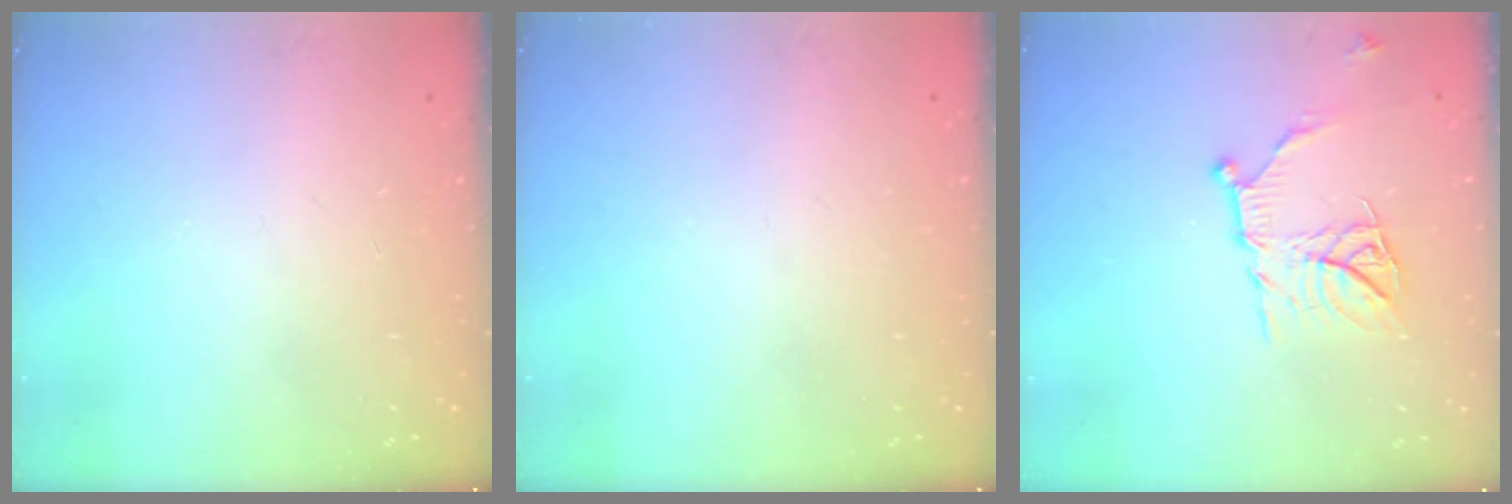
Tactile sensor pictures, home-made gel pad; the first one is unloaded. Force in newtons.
{"total": 0.0}
{"total": 11.9, "press": 11.9, "slide": 0.1}